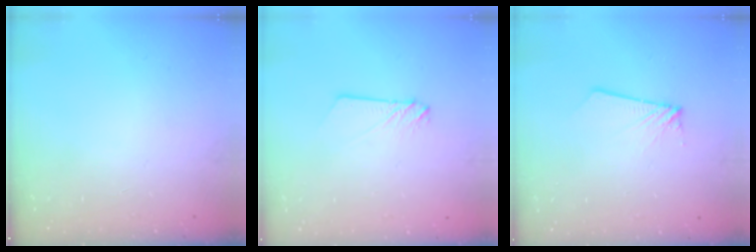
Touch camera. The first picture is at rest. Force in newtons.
{"total": 2.3, "press": 2.3, "slide": 0.3}
{"total": 1.8, "press": 1.8, "slide": 0.2}